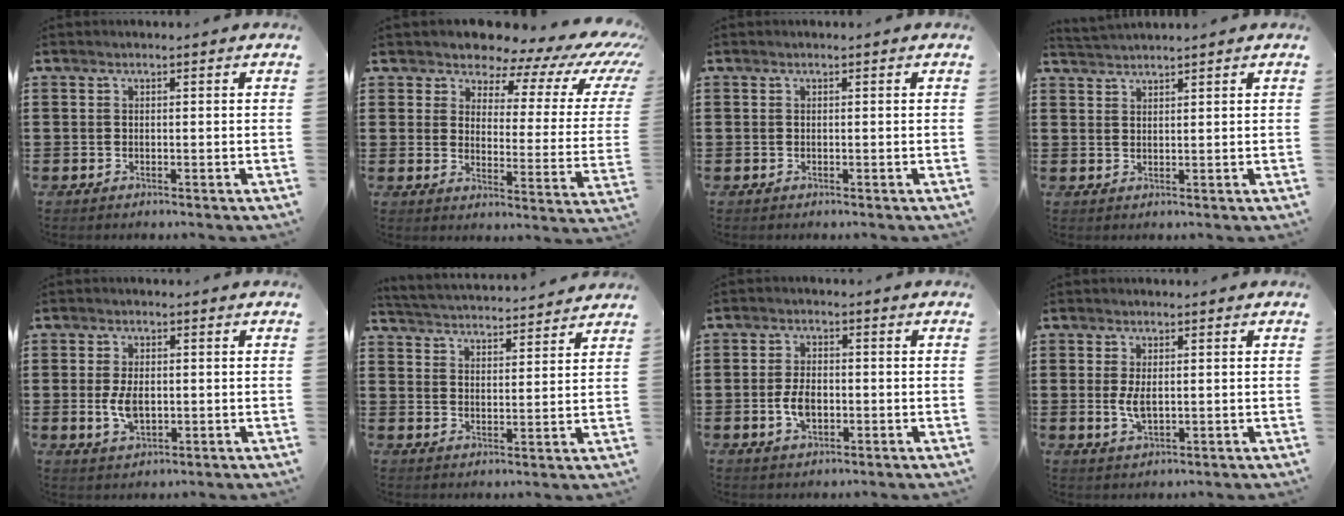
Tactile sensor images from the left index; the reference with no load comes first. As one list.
[{"total": 7.4, "force": [6.2, 2.6, 3.2], "torque": [-0.069, -0.048, 0.105]}, {"total": 0.0}, {"total": 1.7, "force": [1.7, -0.4, -0.1], "torque": [-0.003, 0.000, 0.034]}, {"total": 4.8, "force": [-0.2, 2.6, 4.0], "torque": [-0.082, -0.003, -0.007]}, {"total": 3.6, "force": [3.6, -0.4, -0.1], "torque": [-0.018, -0.029, 0.059]}, {"total": 4.5, "force": [-0.8, 2.4, 3.7], "torque": [-0.080, 0.000, -0.016]}, {"total": 3.5, "force": [0.2, 1.6, 3.1], "torque": [-0.069, 0.000, 0.002]}]